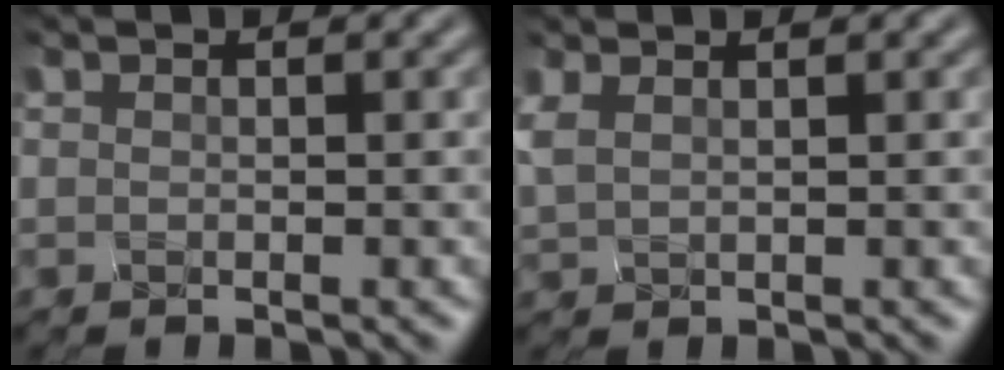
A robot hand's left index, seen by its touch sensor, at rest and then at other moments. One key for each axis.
{"total": 2.3, "fx": 1.3, "fy": 1.1, "fz": 1.6, "tx": -0.061, "ty": 0.018, "tz": 0.029}